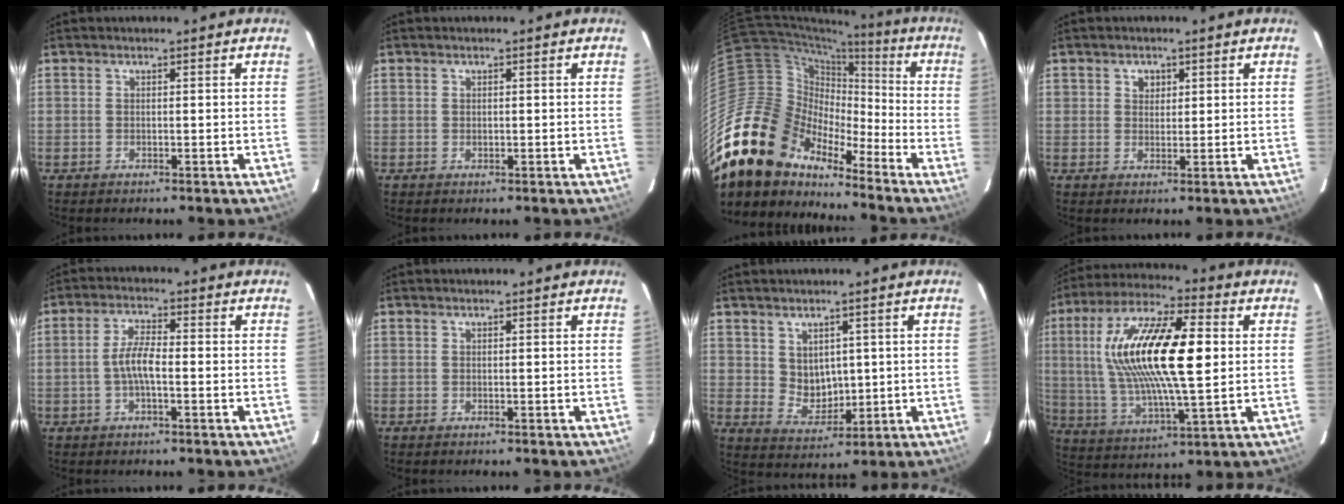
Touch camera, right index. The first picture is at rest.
{"total": 0.7, "force": [0.2, 0.6, 0.4], "torque": [-0.006, 0.002, 0.004]}
{"total": 21.2, "force": [-16.2, 11.4, 7.4], "torque": [-0.143, 0.024, -0.297]}
{"total": 2.5, "force": [1.0, 2.1, 0.7], "torque": [-0.005, 0.009, 0.018]}
{"total": 4.8, "force": [-1.1, 1.3, 4.5], "torque": [-0.092, 0.009, -0.021]}
{"total": 0.0}
{"total": 5.7, "force": [1.6, 4.7, 2.8], "torque": [-0.047, 0.000, 0.046]}
{"total": 21.6, "force": [3.5, 6.8, 20.2], "torque": [-0.389, 0.015, 0.063]}